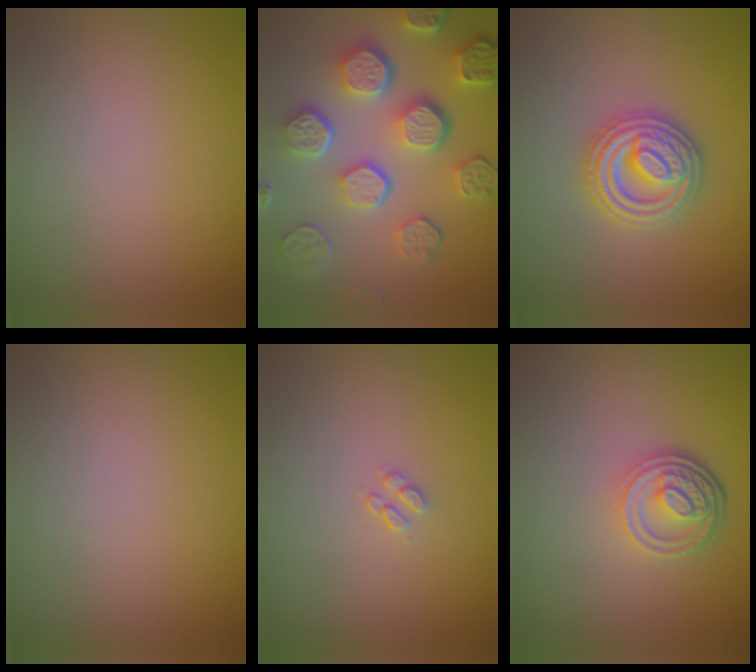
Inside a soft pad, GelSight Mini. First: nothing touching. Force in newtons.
{"total": 8.2, "press": 6.1, "slide": 5.5}
{"total": 4.9, "press": 4.8, "slide": 0.7}
{"total": 0.0}
{"total": 0.9, "press": 0.6, "slide": 0.7}
{"total": 4.6, "press": 3.4, "slide": 3.1}